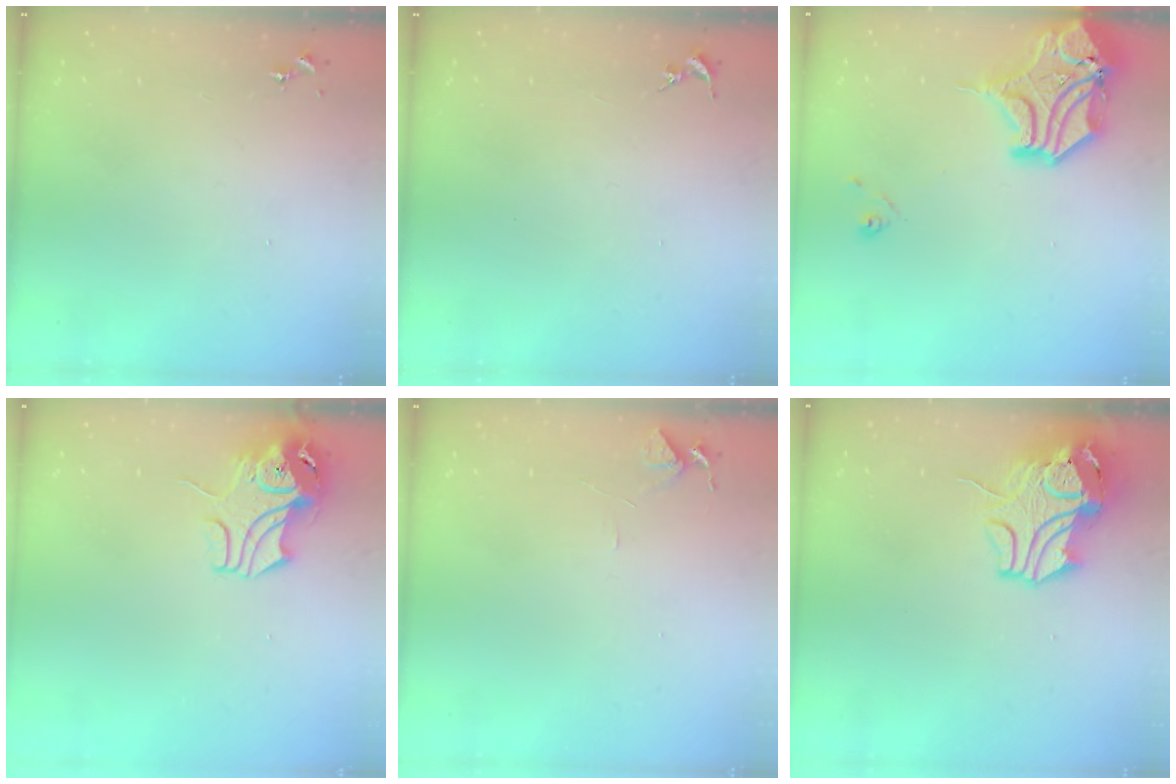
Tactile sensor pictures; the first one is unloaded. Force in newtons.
{"total": 0.0}
{"total": 16.5, "press": 16.3, "slide": 2.5}
{"total": 9.1, "press": 9.0, "slide": 1.4}
{"total": 6.0, "press": 5.9, "slide": 0.6}
{"total": 12.8, "press": 12.7, "slide": 1.8}